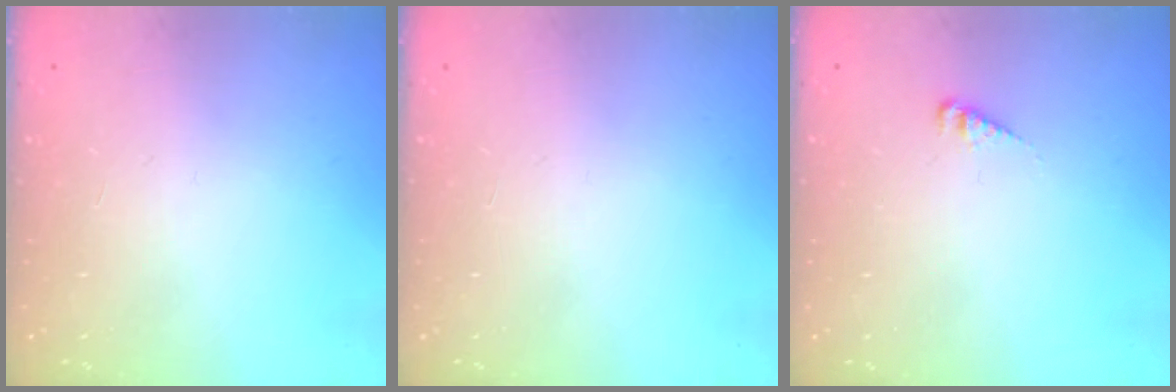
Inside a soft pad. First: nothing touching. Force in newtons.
{"total": 0.0}
{"total": 3.0, "press": 3.0, "slide": 0.2}